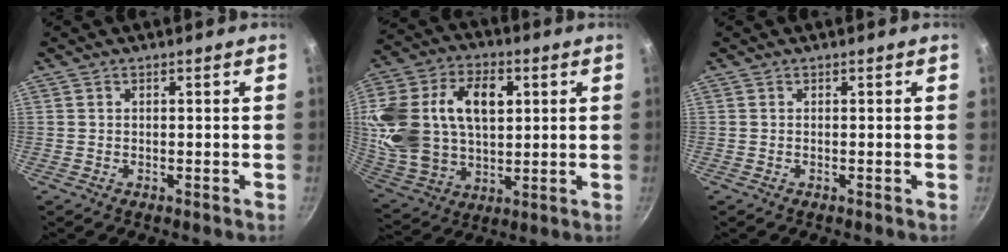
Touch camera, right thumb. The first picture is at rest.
{"total": 25.1, "force": [5.1, 16.9, 17.9], "torque": [-0.362, 0.010, 0.096]}
{"total": 0.0}